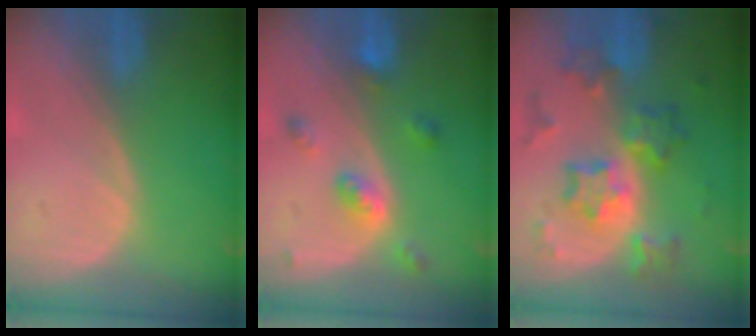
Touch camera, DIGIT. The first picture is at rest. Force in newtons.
{"total": 5.2, "press": 4.5, "slide": 2.6}
{"total": 9.4, "press": 9.3, "slide": 0.7}